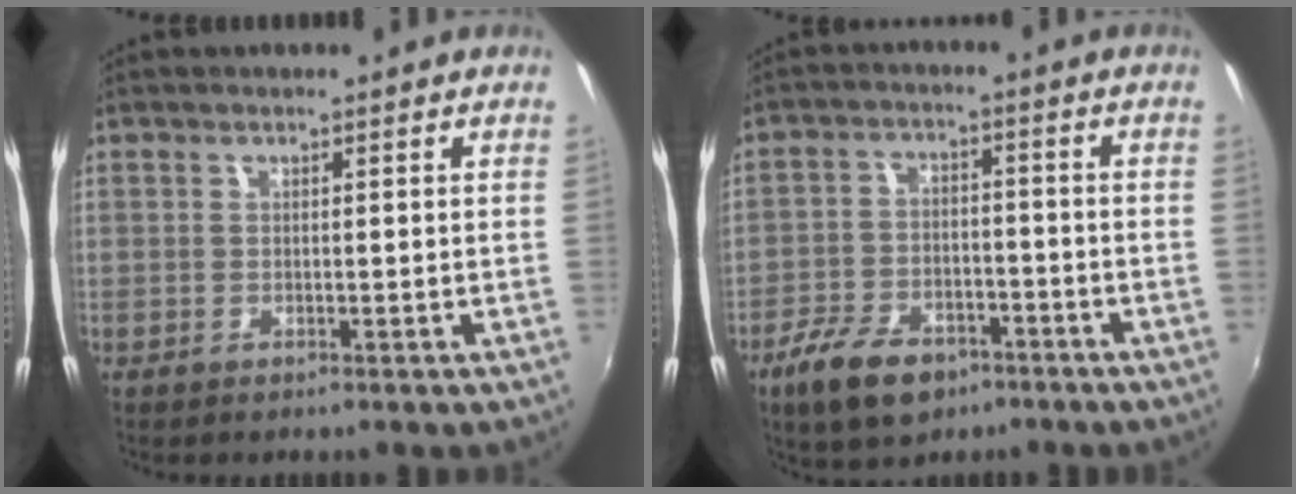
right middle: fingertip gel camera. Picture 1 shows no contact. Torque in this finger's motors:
{"motor_torque": [0.86, -0.85, 0.12, 0.08]}